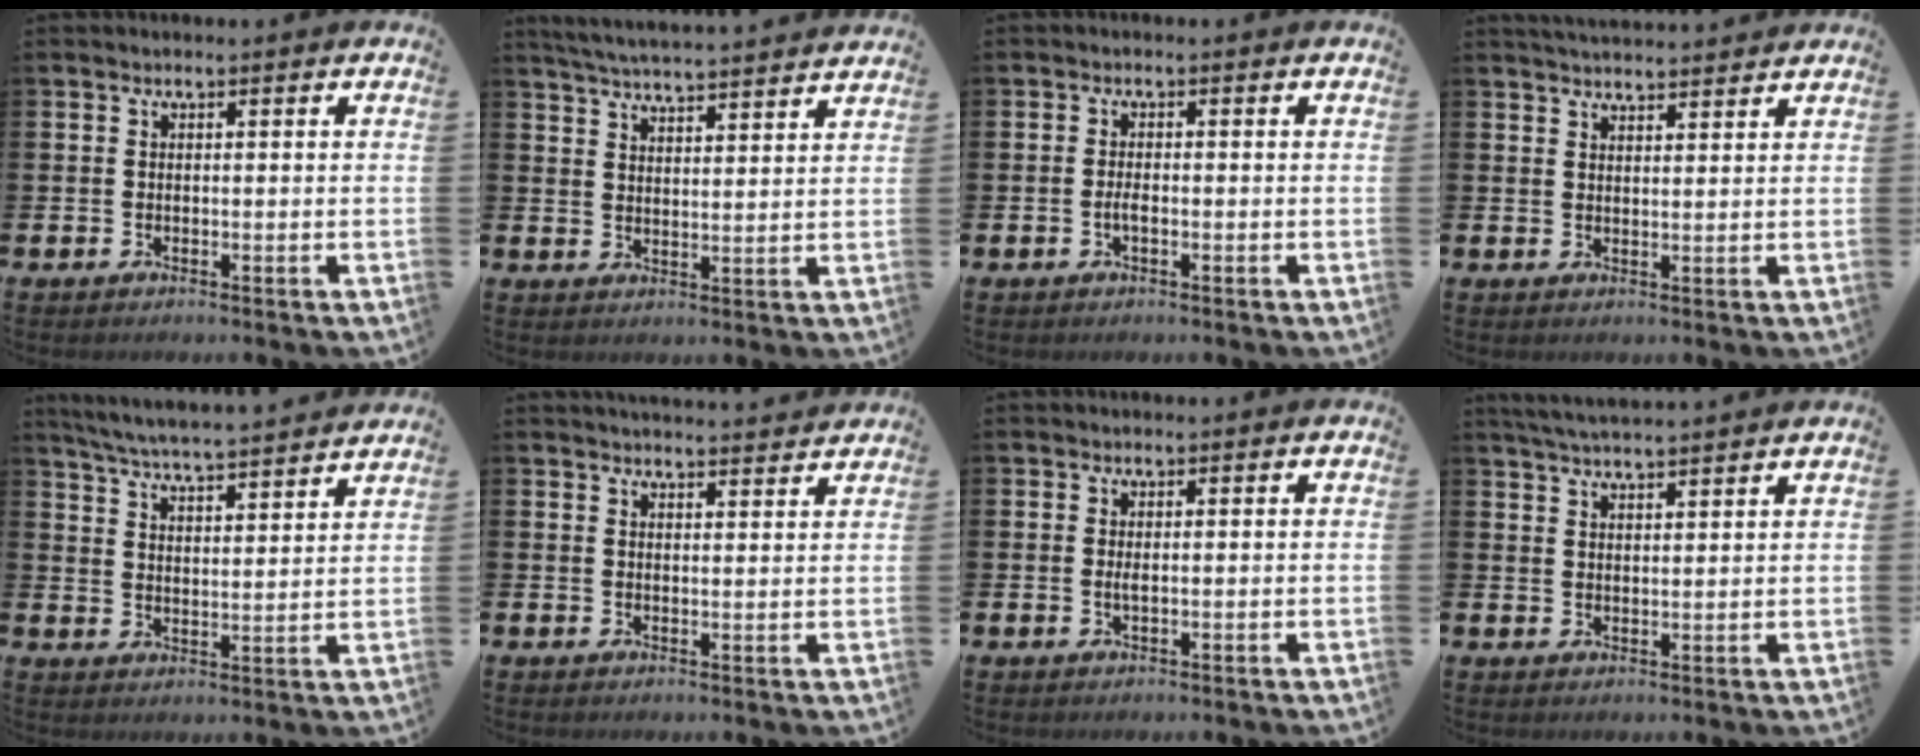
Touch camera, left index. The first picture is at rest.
{"total": 5.2, "force": [5.1, -0.3, 0.7], "torque": [-0.036, -0.031, 0.092]}
{"total": 1.4, "force": [-0.5, 0.5, 1.2], "torque": [-0.021, 0.000, -0.010]}
{"total": 3.3, "force": [3.3, 0.0, 0.1], "torque": [-0.009, -0.014, 0.060]}
{"total": 6.1, "force": [6.0, -0.2, 1.2], "torque": [-0.051, -0.044, 0.106]}
{"total": 3.0, "force": [3.0, -0.1, 0.0], "torque": [0.002, -0.021, 0.053]}
{"total": 0.8, "force": [0.1, 0.2, 0.8], "torque": [-0.013, 0.000, 0.001]}
{"total": 4.1, "force": [4.0, -0.2, 0.7], "torque": [-0.023, -0.014, 0.073]}